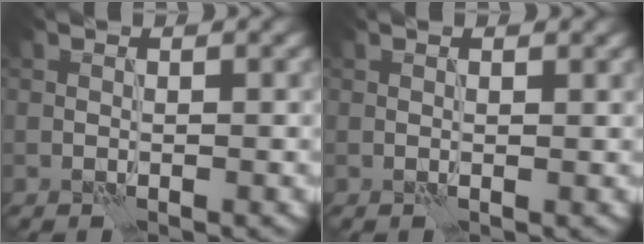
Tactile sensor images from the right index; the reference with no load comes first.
{"total": 1.0, "force": [0.5, 0.2, 0.8], "torque": [-0.015, -0.001, 0.005]}